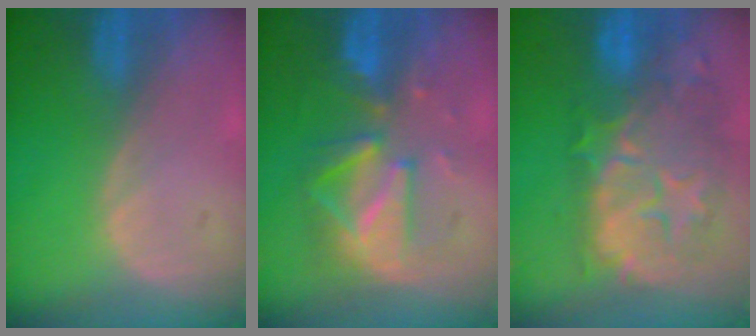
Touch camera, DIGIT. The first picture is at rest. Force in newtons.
{"total": 8.2, "press": 8.2, "slide": 0.7}
{"total": 12.2, "press": 11.0, "slide": 5.2}